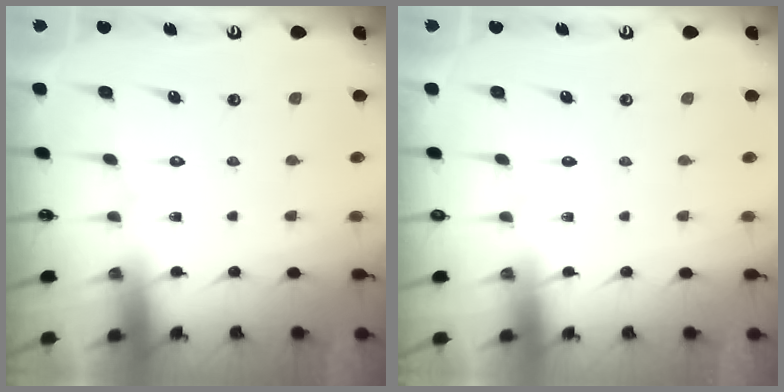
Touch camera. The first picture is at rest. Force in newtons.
{"total": 0.0}